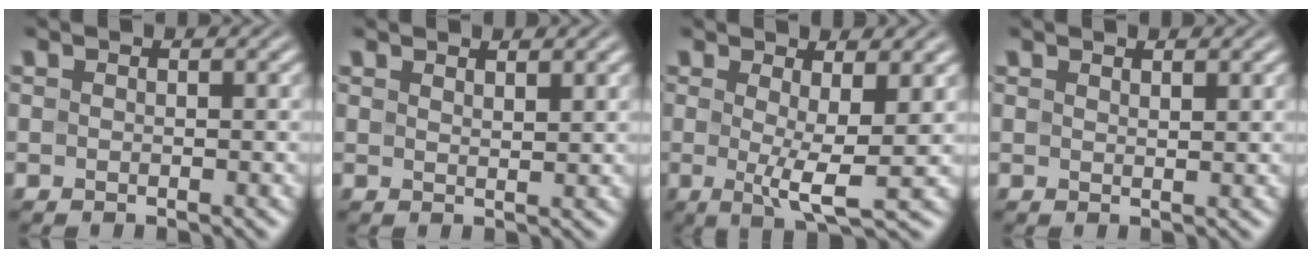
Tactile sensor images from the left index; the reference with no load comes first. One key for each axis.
{"total": 1.3, "fx": 1.3, "fy": 0.2, "fz": 0.4, "tx": -0.002, "ty": 0.002, "tz": 0.020}
{"total": 4.4, "fx": 0.4, "fy": 0.8, "fz": 4.3, "tx": -0.067, "ty": -0.014, "tz": 0.007}
{"total": 0.9, "fx": 0.9, "fy": 0.1, "fz": 0.2, "tx": 0.001, "ty": 0.001, "tz": 0.014}